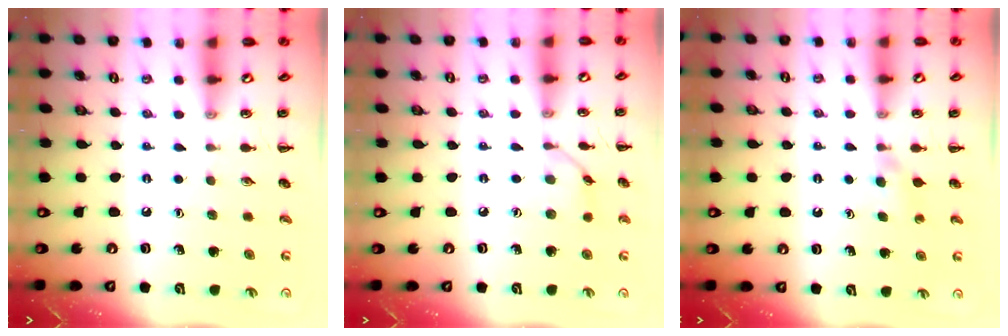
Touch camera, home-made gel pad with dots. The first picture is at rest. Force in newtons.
{"total": 6.3, "press": 6.2, "slide": 1.4}
{"total": 2.0, "press": 1.8, "slide": 0.9}